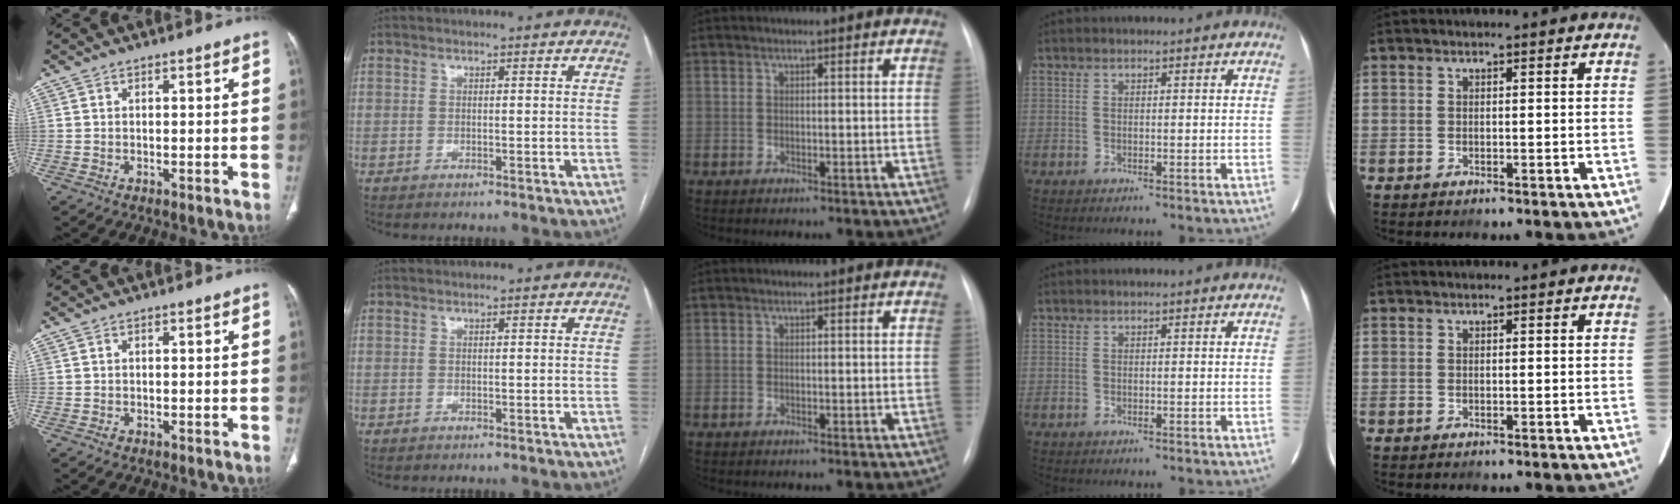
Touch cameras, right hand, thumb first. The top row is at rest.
{"thumb": {"total": 0.9, "force": [-0.5, 0.6, 0.3], "torque": [-0.004, 0.002, -0.010]}}